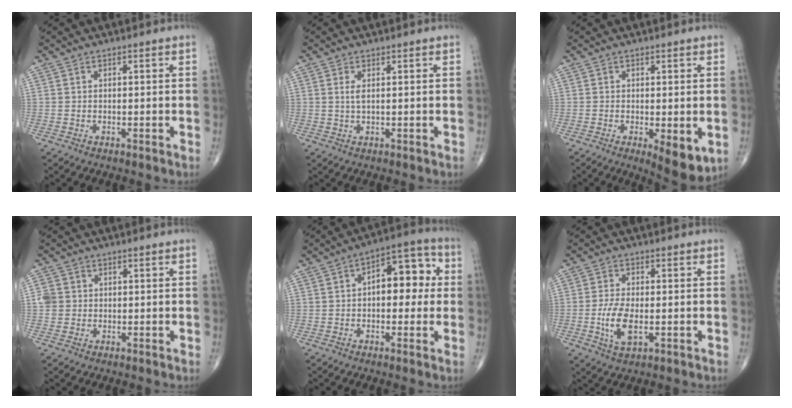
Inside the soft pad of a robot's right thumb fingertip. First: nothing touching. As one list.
[{"total": 1.6, "force": [0.4, 0.4, 1.5], "torque": [-0.035, -0.002, 0.012]}, {"total": 6.5, "force": [-1.6, 2.4, 5.9], "torque": [-0.076, -0.018, -0.018]}, {"total": 2.9, "force": [0.3, 2.8, 0.9], "torque": [-0.003, 0.007, 0.007]}, {"total": 11.3, "force": [1.0, 6.2, 9.4], "torque": [-0.091, 0.032, 0.003]}, {"total": 6.6, "force": [-1.3, 2.9, 5.8], "torque": [-0.120, -0.004, -0.023]}]